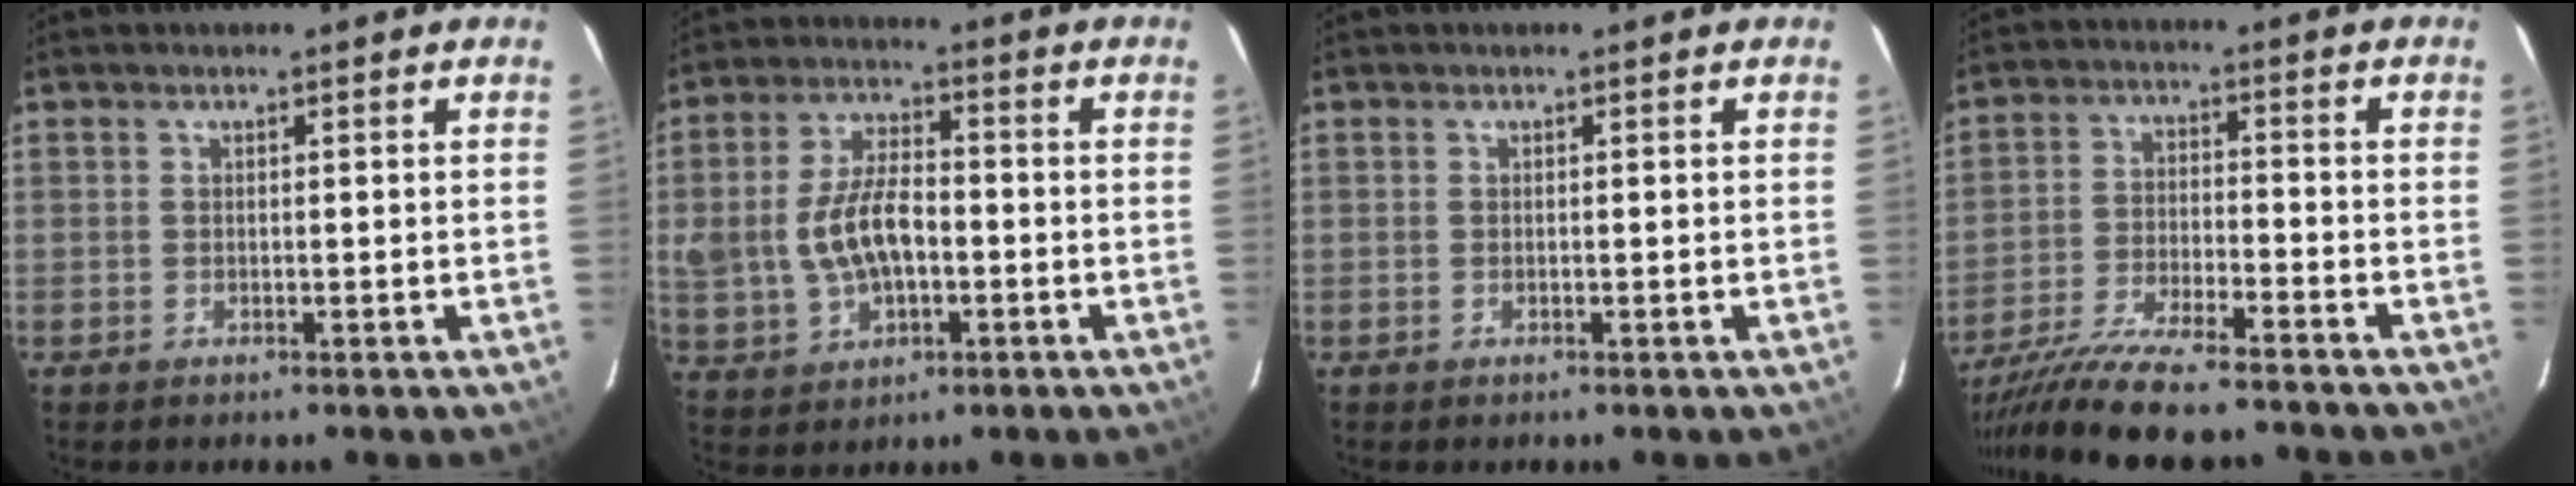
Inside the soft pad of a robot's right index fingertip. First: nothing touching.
{"total": 10.4, "force": [-1.0, 6.1, 8.4], "torque": [-0.172, 0.006, -0.006]}
{"total": 0.0}
{"total": 17.4, "force": [-15.2, 1.9, 8.2], "torque": [-0.174, -0.042, -0.259]}